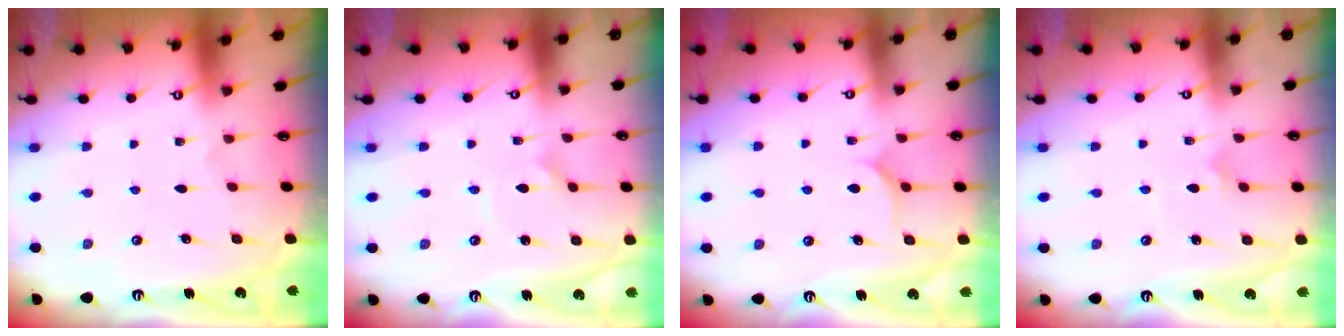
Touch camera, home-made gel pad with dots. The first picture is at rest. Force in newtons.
{"total": 2.1, "press": 2.1, "slide": 0.5}
{"total": 4.9, "press": 4.8, "slide": 0.6}
{"total": 3.7, "press": 3.7, "slide": 0.8}